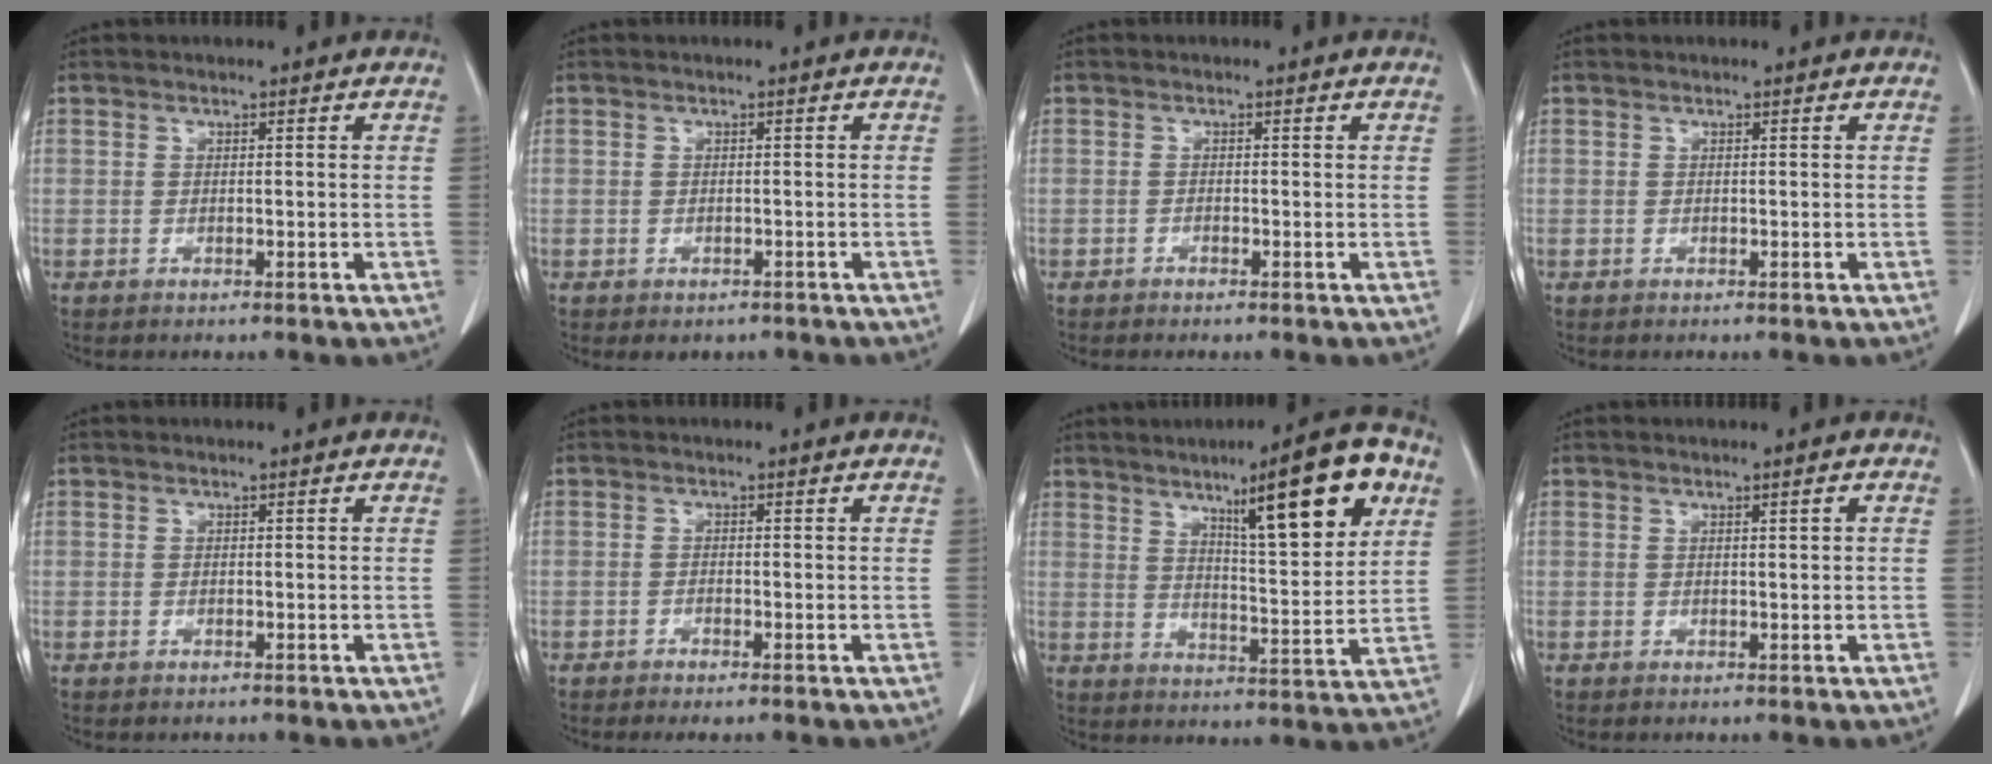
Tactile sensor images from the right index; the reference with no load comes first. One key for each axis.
{"total": 2.4, "fx": -1.8, "fy": 1.5, "fz": 0.6, "tx": -0.004, "ty": 0.001, "tz": -0.019}
{"total": 0.6, "fx": -0.5, "fy": 0.0, "fz": 0.3, "tx": -0.007, "ty": 0.000, "tz": -0.010}
{"total": 0.0}
{"total": 0.0}
{"total": 1.5, "fx": -1.2, "fy": 0.2, "fz": 1.0, "tx": -0.013, "ty": -0.003, "tz": -0.017}
{"total": 16.0, "fx": 8.2, "fy": 1.7, "fz": 13.6, "tx": -0.194, "ty": 0.003, "tz": 0.120}
{"total": 1.0, "fx": 0.4, "fy": 0.0, "fz": 0.9, "tx": -0.016, "ty": 0.001, "tz": 0.007}